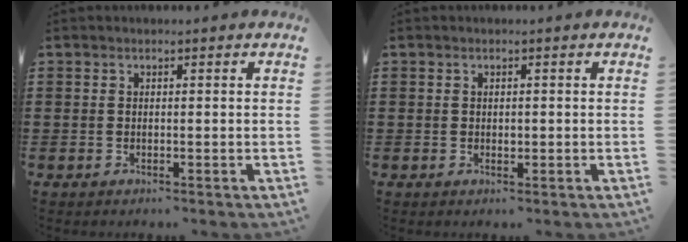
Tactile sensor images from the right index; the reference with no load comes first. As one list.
[{"total": 0.9, "force": [0.1, 0.6, 0.7], "torque": [-0.016, 0.003, 0.002]}]